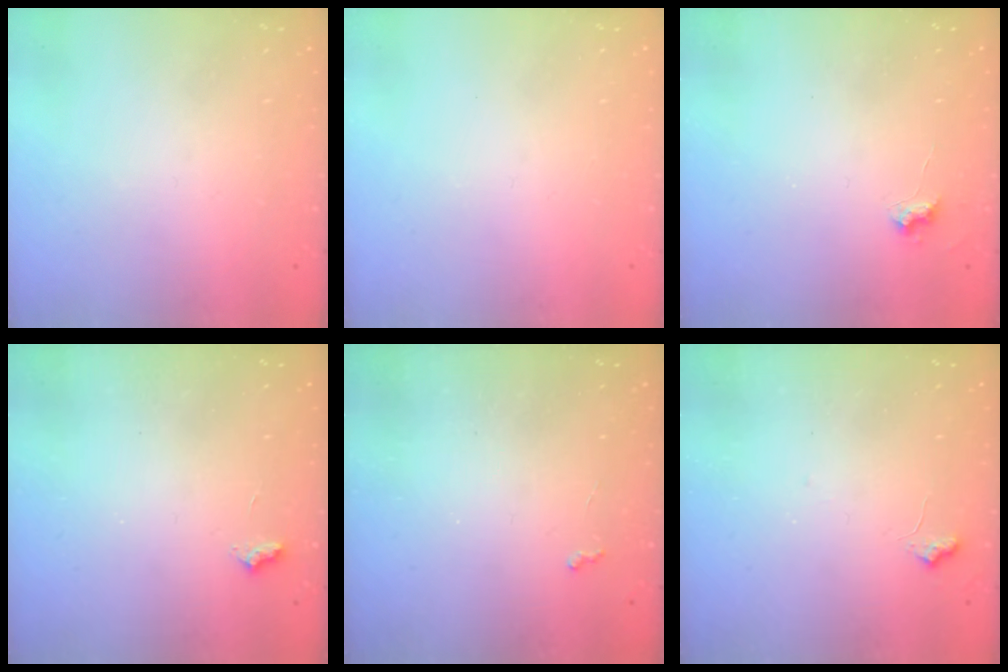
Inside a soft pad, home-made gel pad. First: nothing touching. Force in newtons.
{"total": 0.0}
{"total": 4.2, "press": 4.1, "slide": 0.6}
{"total": 2.7, "press": 2.7, "slide": 0.4}
{"total": 2.6, "press": 2.6, "slide": 0.5}
{"total": 7.3, "press": 7.2, "slide": 0.9}